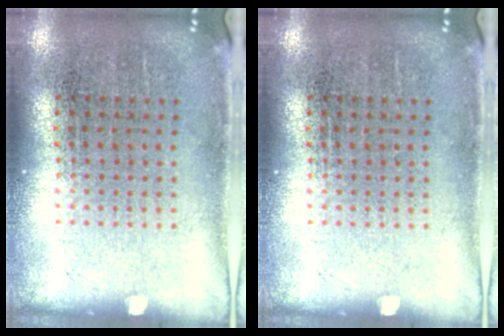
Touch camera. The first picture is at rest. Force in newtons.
{"total": 0.0}